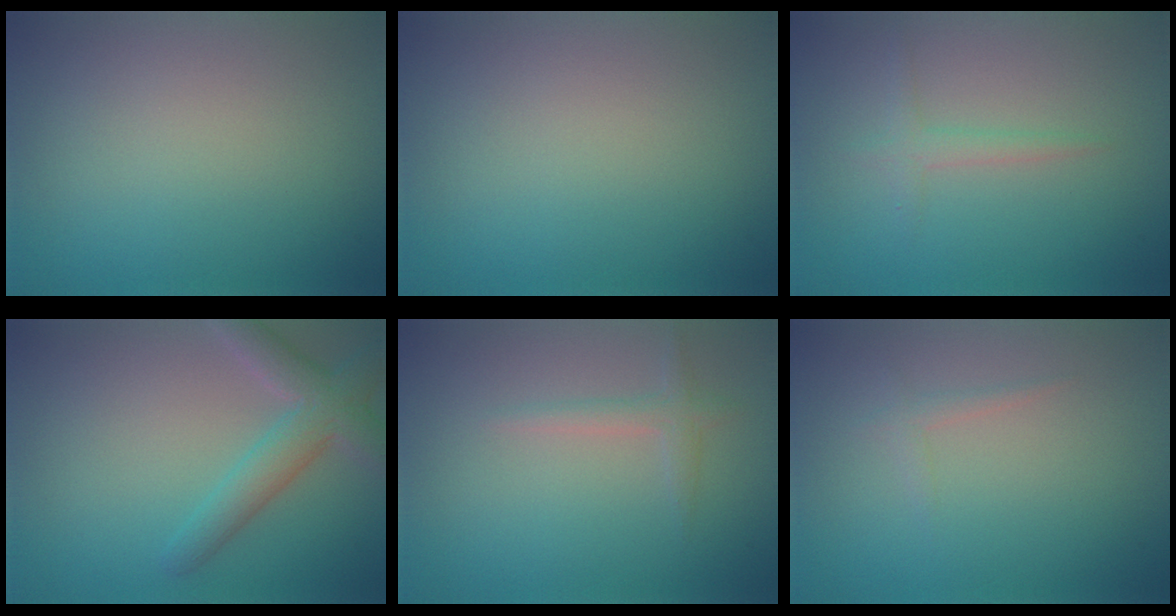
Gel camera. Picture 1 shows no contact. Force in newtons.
{"total": 0.0}
{"total": 1.4, "press": 1.4, "slide": 0.1}
{"total": 3.9, "press": 3.9, "slide": 0.2}
{"total": 1.4, "press": 1.4, "slide": 0.0}
{"total": 0.9, "press": 0.9, "slide": 0.1}